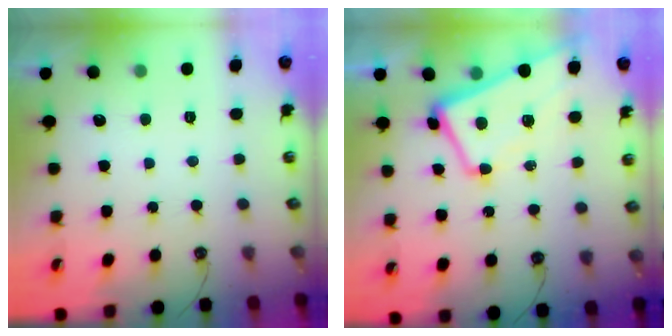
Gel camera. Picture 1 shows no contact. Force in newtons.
{"total": 1.5, "press": 1.2, "slide": 0.8}